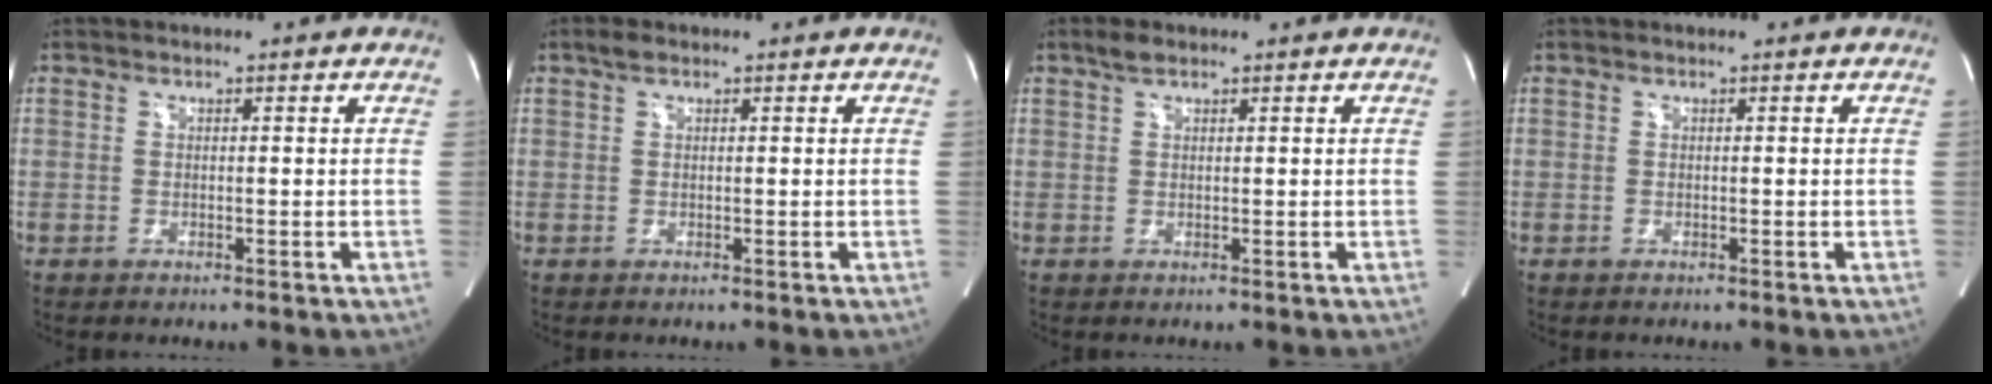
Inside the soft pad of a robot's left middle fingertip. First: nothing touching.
{"total": 1.2, "force": [0.8, 0.5, 0.7], "torque": [-0.017, 0.013, 0.015]}
{"total": 1.6, "force": [1.2, 0.6, 0.9], "torque": [-0.022, 0.009, 0.025]}
{"total": 0.0}